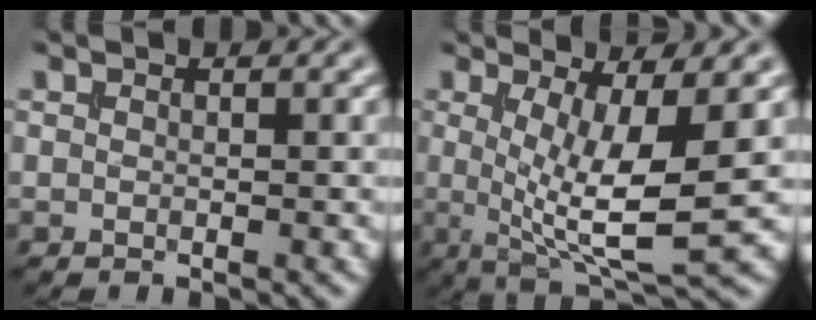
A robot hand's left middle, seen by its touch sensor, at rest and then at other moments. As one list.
[{"total": 7.7, "force": [0.2, 2.2, 7.4], "torque": [-0.128, -0.015, 0.007]}]